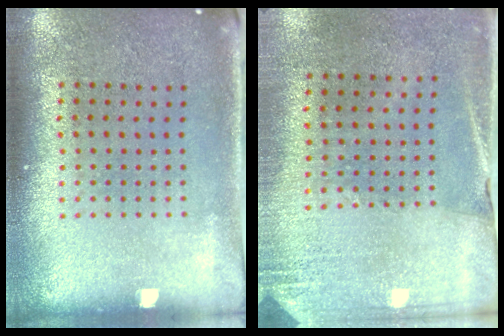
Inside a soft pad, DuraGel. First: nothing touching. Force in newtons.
{"total": 2.6, "press": 2.3, "slide": 1.3}